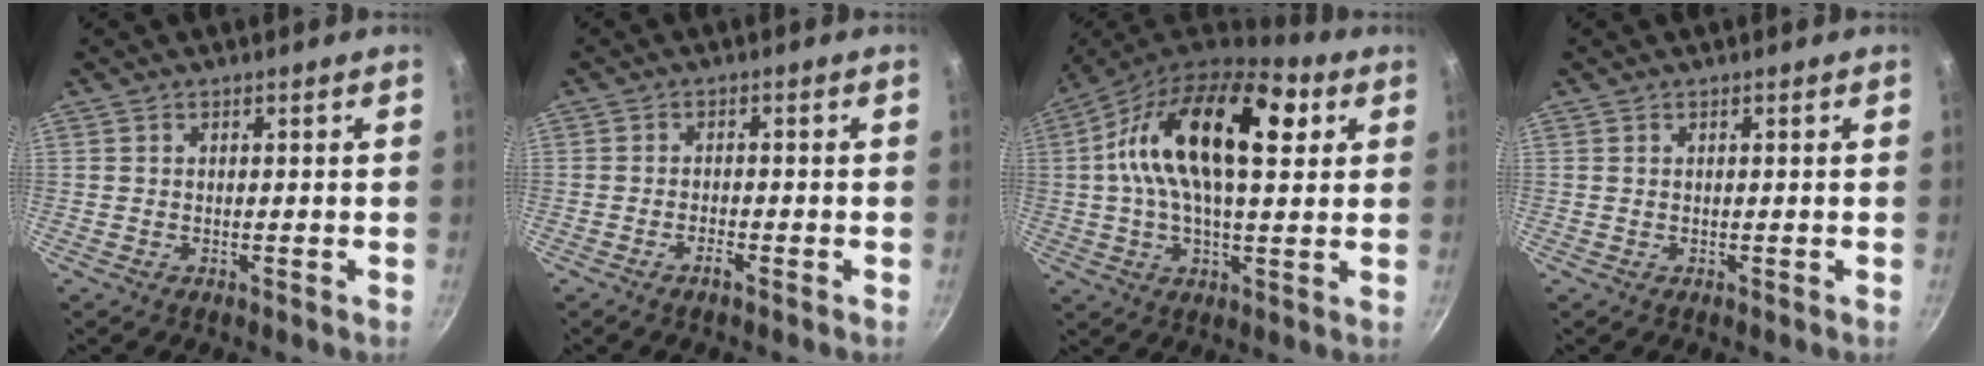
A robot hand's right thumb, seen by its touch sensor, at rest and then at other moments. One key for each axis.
{"total": 1.8, "fx": -1.2, "fy": 0.2, "fz": 1.3, "tx": -0.027, "ty": 0.010, "tz": -0.024}
{"total": 20.4, "fx": 5.5, "fy": 9.8, "fz": 17.0, "tx": -0.274, "ty": 0.006, "tz": 0.072}
{"total": 0.0}